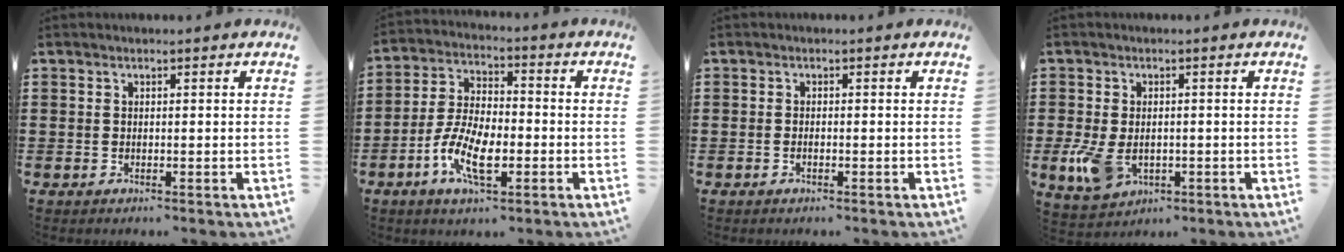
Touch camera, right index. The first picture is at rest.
{"total": 9.2, "force": [-3.5, 3.9, 7.6], "torque": [-0.179, -0.012, -0.070]}
{"total": 0.7, "force": [-0.4, 0.2, 0.6], "torque": [-0.012, -0.005, -0.006]}
{"total": 5.4, "force": [-1.2, 3.5, 3.9], "torque": [-0.105, -0.005, -0.028]}